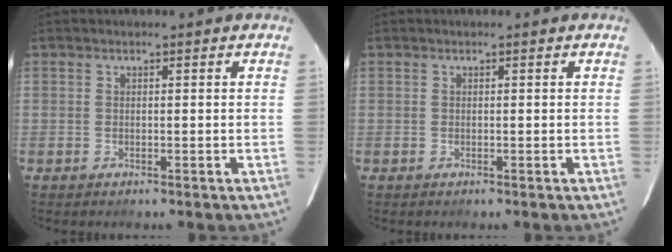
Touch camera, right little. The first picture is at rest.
{"total": 0.0}